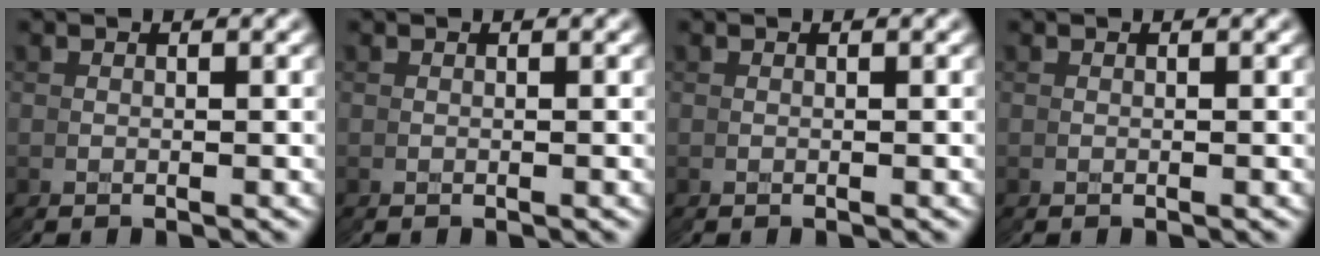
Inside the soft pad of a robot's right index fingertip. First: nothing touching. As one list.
[{"total": 0.0}, {"total": 0.0}, {"total": 0.0}]